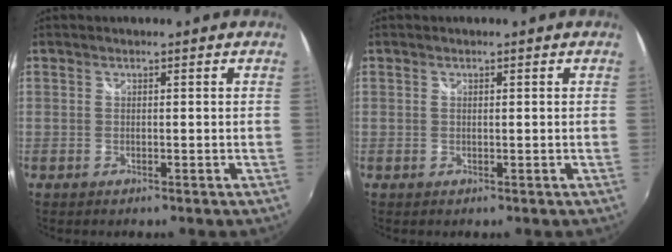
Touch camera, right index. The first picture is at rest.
{"total": 0.0}